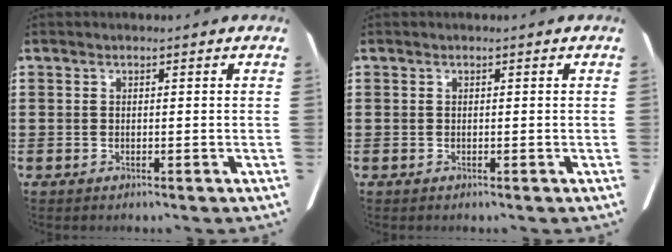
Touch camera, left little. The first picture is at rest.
{"total": 0.0}